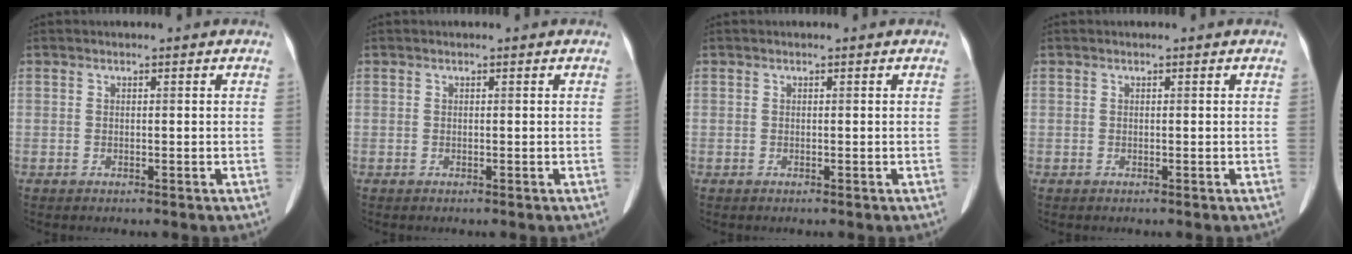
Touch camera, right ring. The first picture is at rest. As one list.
[{"total": 0.0}, {"total": 0.0}, {"total": 0.0}]